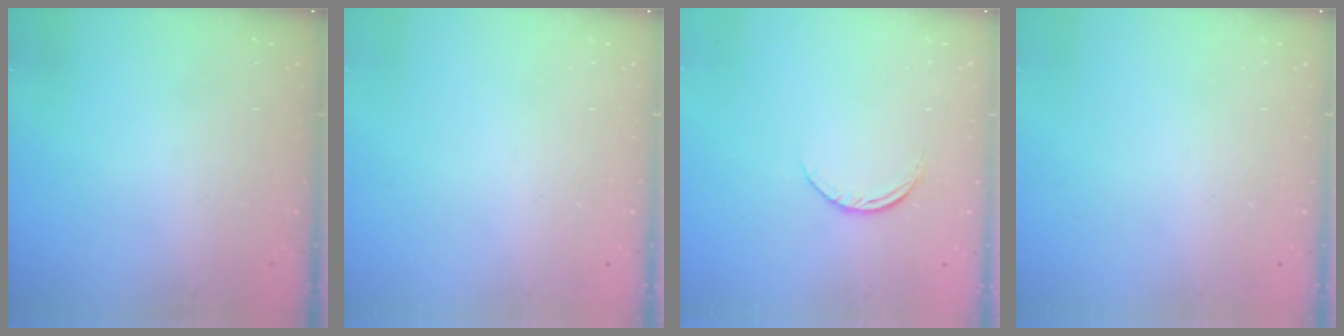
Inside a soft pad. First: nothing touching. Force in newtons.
{"total": 0.0}
{"total": 4.9, "press": 4.9, "slide": 0.5}
{"total": 0.0}